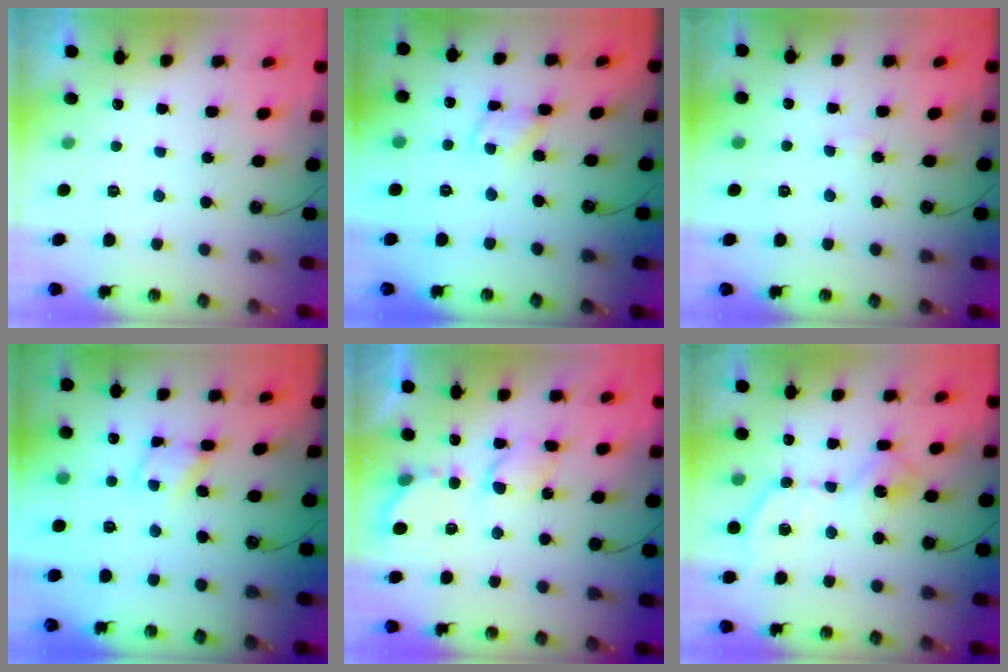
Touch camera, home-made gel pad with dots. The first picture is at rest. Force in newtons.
{"total": 8.0, "press": 8.0, "slide": 0.4}
{"total": 1.9, "press": 1.9, "slide": 0.2}
{"total": 6.7, "press": 6.7, "slide": 0.5}
{"total": 6.4, "press": 6.3, "slide": 0.4}
{"total": 11.3, "press": 11.3, "slide": 0.4}